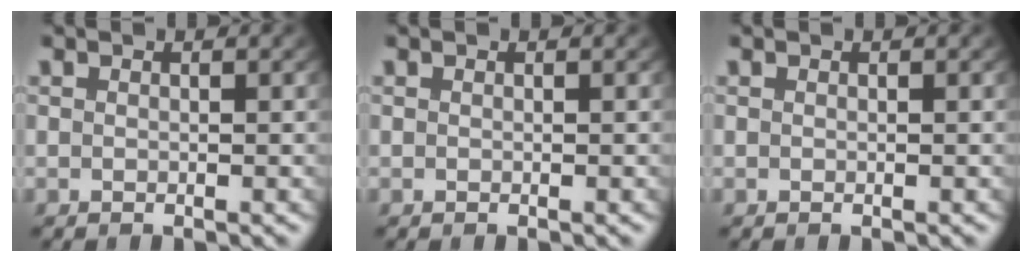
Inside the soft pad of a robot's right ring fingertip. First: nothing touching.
{"total": 0.0}
{"total": 0.0}